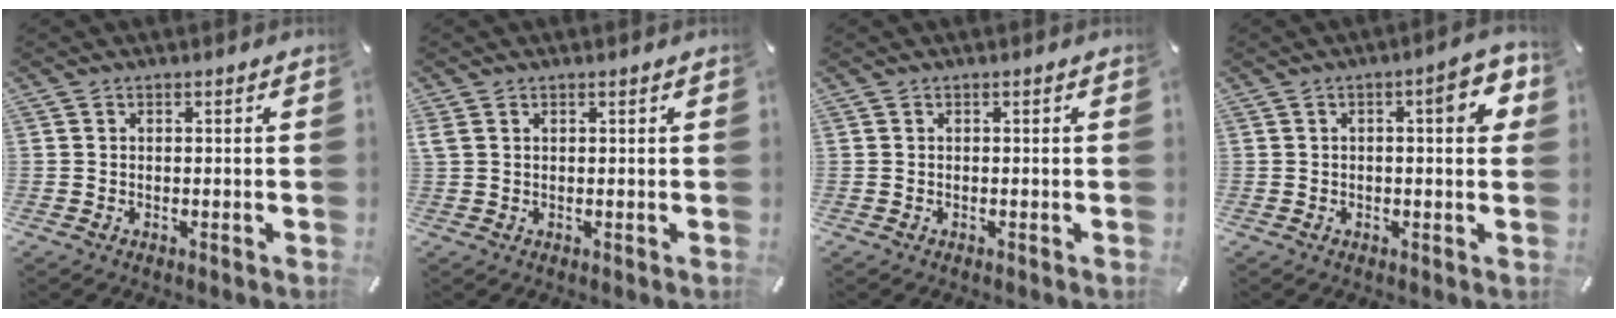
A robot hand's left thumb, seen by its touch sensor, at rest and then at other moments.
{"total": 0.9, "force": [0.6, 0.3, 0.7], "torque": [-0.016, -0.001, 0.011]}
{"total": 0.0}
{"total": 7.9, "force": [2.1, 2.5, 7.2], "torque": [-0.087, -0.009, 0.024]}